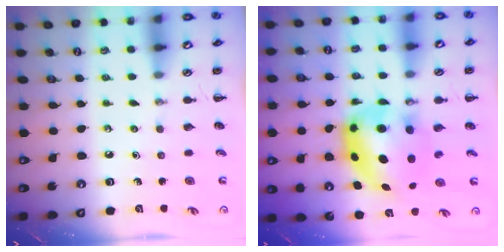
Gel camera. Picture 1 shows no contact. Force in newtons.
{"total": 8.6, "press": 8.4, "slide": 1.9}